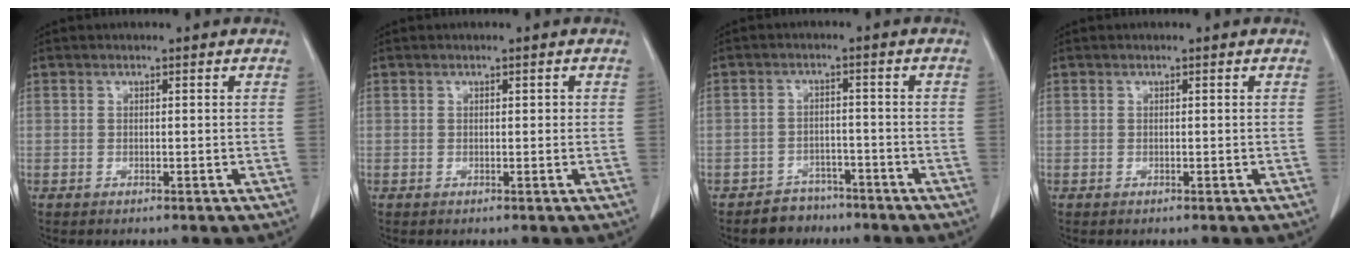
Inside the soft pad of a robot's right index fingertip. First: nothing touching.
{"total": 0.5, "force": [0.1, 0.3, 0.4], "torque": [-0.003, 0.003, 0.002]}
{"total": 4.2, "force": [-3.2, 2.7, -0.1], "torque": [0.003, 0.011, -0.049]}
{"total": 0.0}